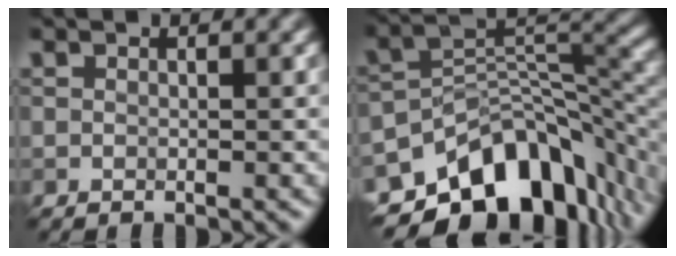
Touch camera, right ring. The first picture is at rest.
{"total": 12.6, "force": [-7.9, 6.9, 6.9], "torque": [-0.105, -0.002, -0.133]}